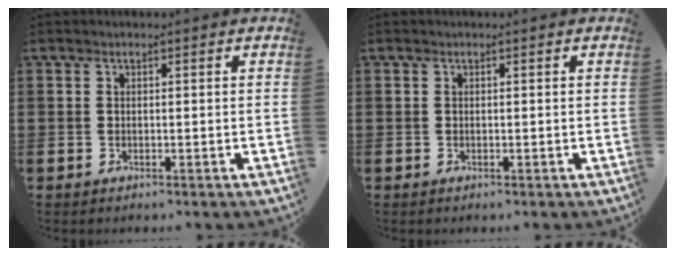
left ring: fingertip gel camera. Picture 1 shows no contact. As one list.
[{"total": 0.0}]